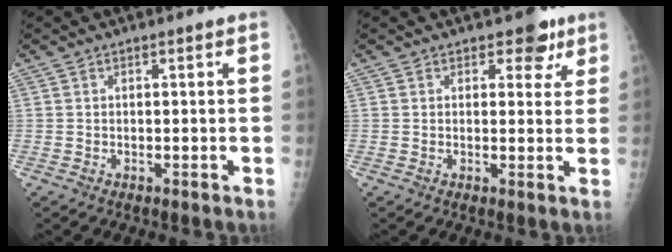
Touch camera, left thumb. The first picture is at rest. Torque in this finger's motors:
{"motor_torque": [0.35, 0.09, 0.19, -0.19, 0.05]}